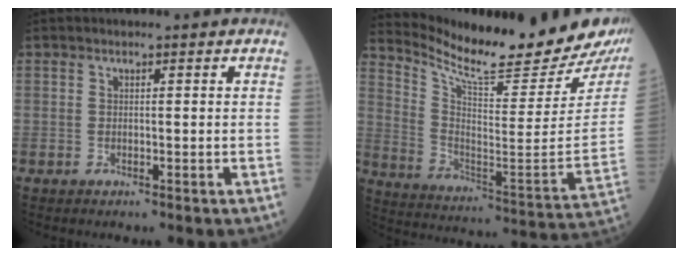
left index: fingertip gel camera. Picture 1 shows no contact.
{"total": 23.0, "force": [21.2, 1.3, 8.7], "torque": [-0.162, -0.102, 0.305]}